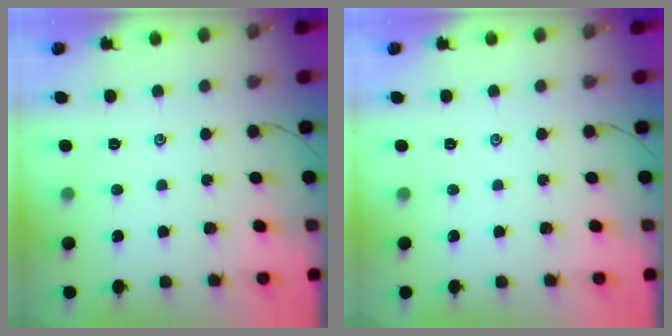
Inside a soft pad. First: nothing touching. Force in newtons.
{"total": 0.0}